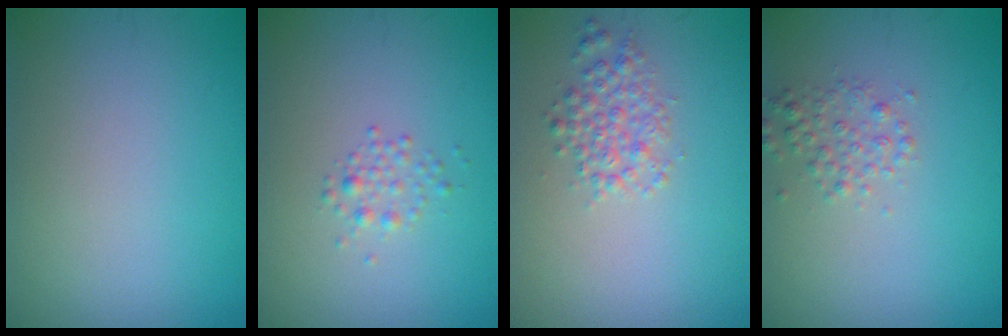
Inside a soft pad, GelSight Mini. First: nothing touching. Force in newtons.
{"total": 1.2, "press": 1.2, "slide": 0.1}
{"total": 2.4, "press": 2.4, "slide": 0.1}
{"total": 1.8, "press": 1.8, "slide": 0.0}